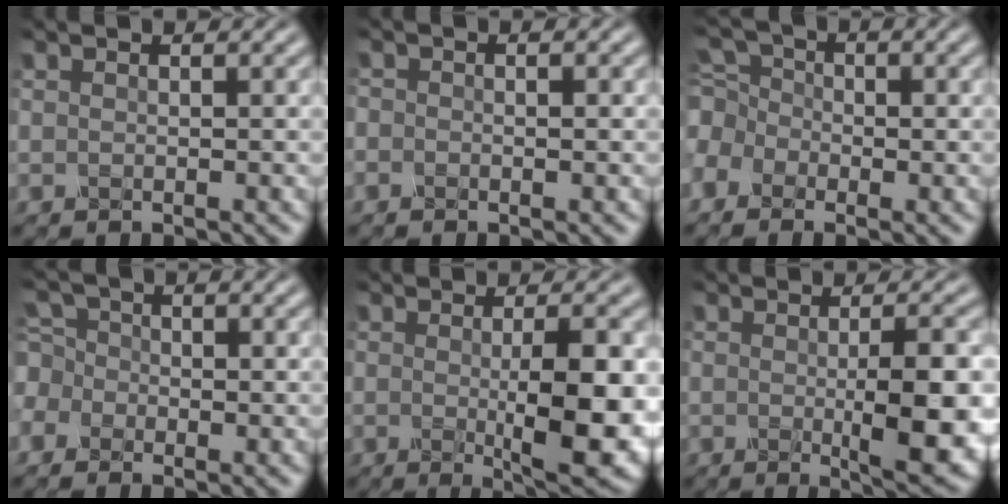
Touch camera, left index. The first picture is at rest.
{"total": 0.9, "force": [-0.3, 0.6, 0.5], "torque": [-0.005, 0.001, -0.007]}
{"total": 4.9, "force": [-1.8, 3.9, 2.3], "torque": [-0.051, 0.015, -0.049]}
{"total": 3.5, "force": [-0.9, 3.2, 1.1], "torque": [-0.018, 0.021, -0.039]}
{"total": 8.0, "force": [-0.6, 1.9, 7.7], "torque": [-0.109, -0.012, -0.003]}
{"total": 7.0, "force": [-0.6, 1.6, 6.8], "torque": [-0.095, -0.009, -0.004]}